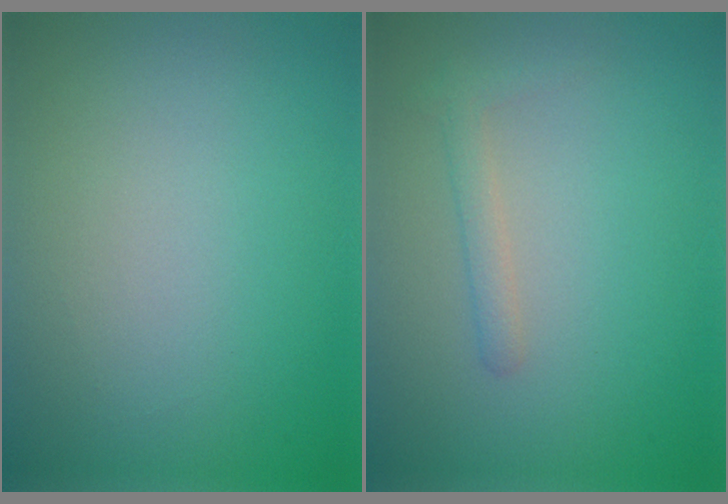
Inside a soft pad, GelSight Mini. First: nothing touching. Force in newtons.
{"total": 1.3, "press": 1.3, "slide": 0.1}